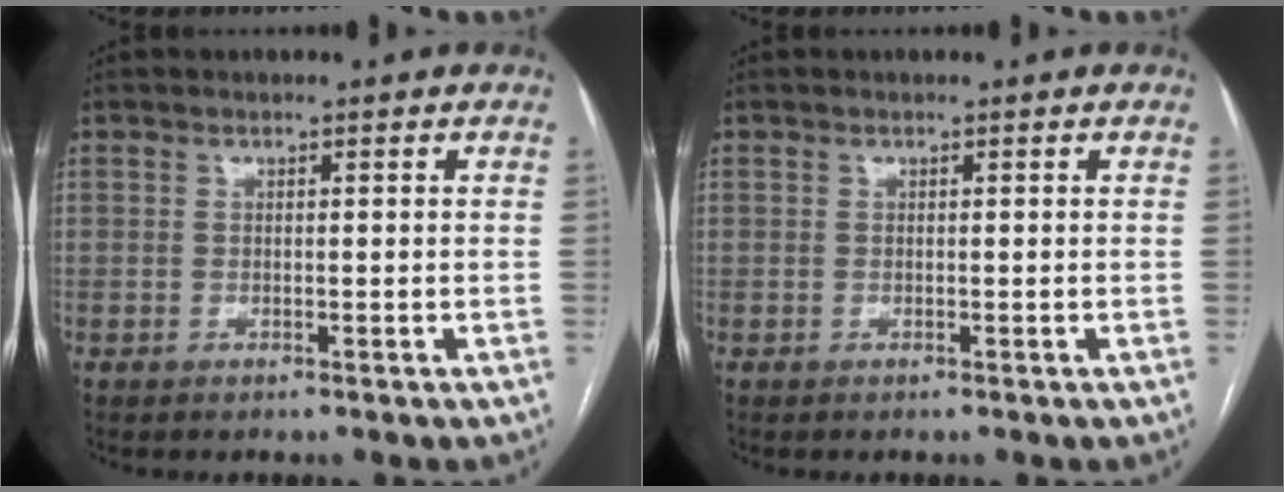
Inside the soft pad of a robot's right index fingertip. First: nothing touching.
{"total": 0.0}